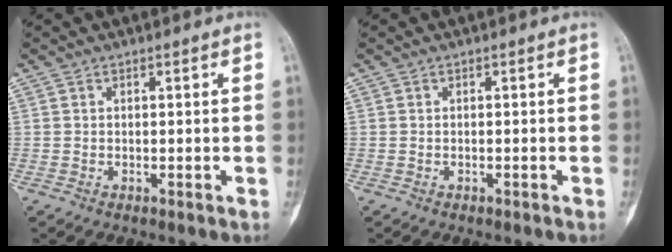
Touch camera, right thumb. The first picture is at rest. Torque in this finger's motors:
{"motor_torque": [0.35, -0.39, -0.11, 0.00, 0.01]}